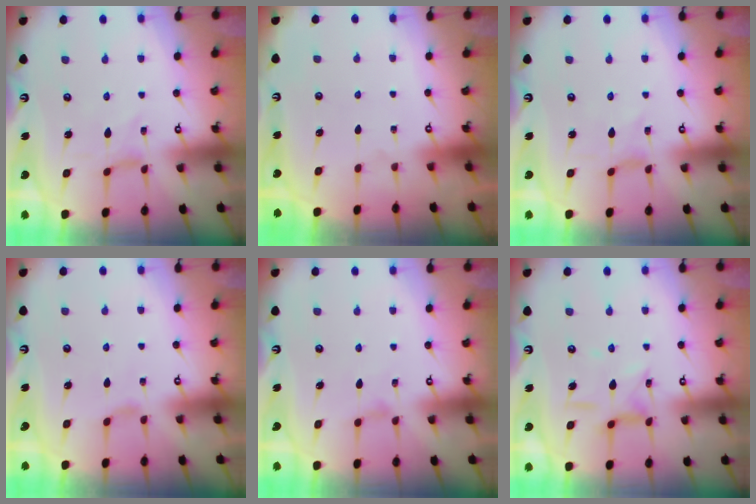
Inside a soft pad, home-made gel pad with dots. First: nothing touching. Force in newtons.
{"total": 0.0}
{"total": 0.6, "press": 0.6, "slide": 0.2}
{"total": 1.5, "press": 1.5, "slide": 0.4}
{"total": 1.4, "press": 1.3, "slide": 0.4}
{"total": 7.8, "press": 7.8, "slide": 0.5}